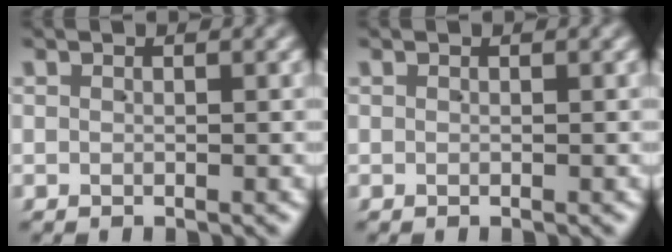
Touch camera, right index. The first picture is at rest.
{"total": 0.0}